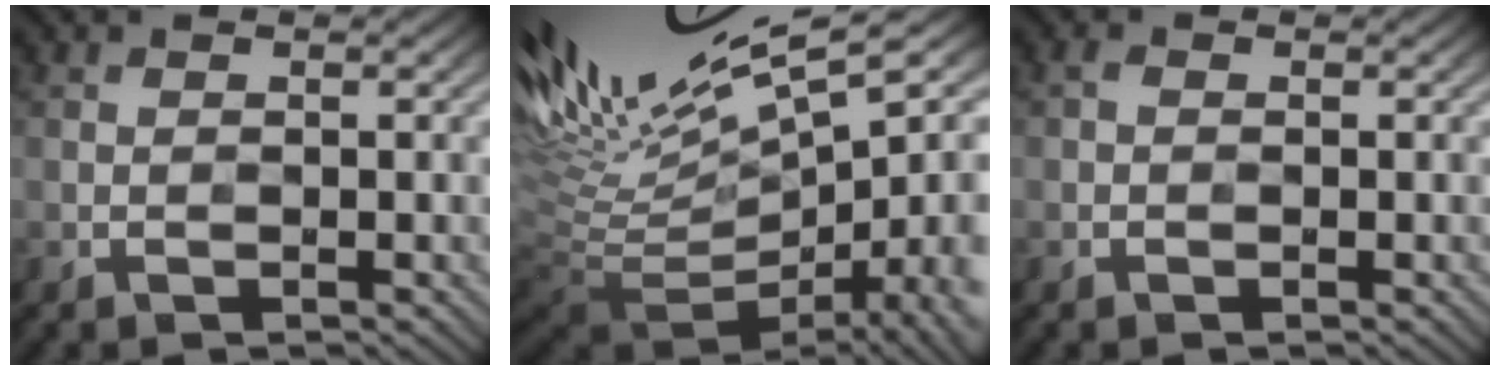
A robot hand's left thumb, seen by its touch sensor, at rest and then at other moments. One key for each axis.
{"total": 14.9, "fx": 3.5, "fy": 5.1, "fz": 13.5, "tx": -0.187, "ty": 0.010, "tz": 0.112}
{"total": 0.5, "fx": -0.1, "fy": 0.4, "fz": 0.4, "tx": -0.004, "ty": 0.002, "tz": -0.004}